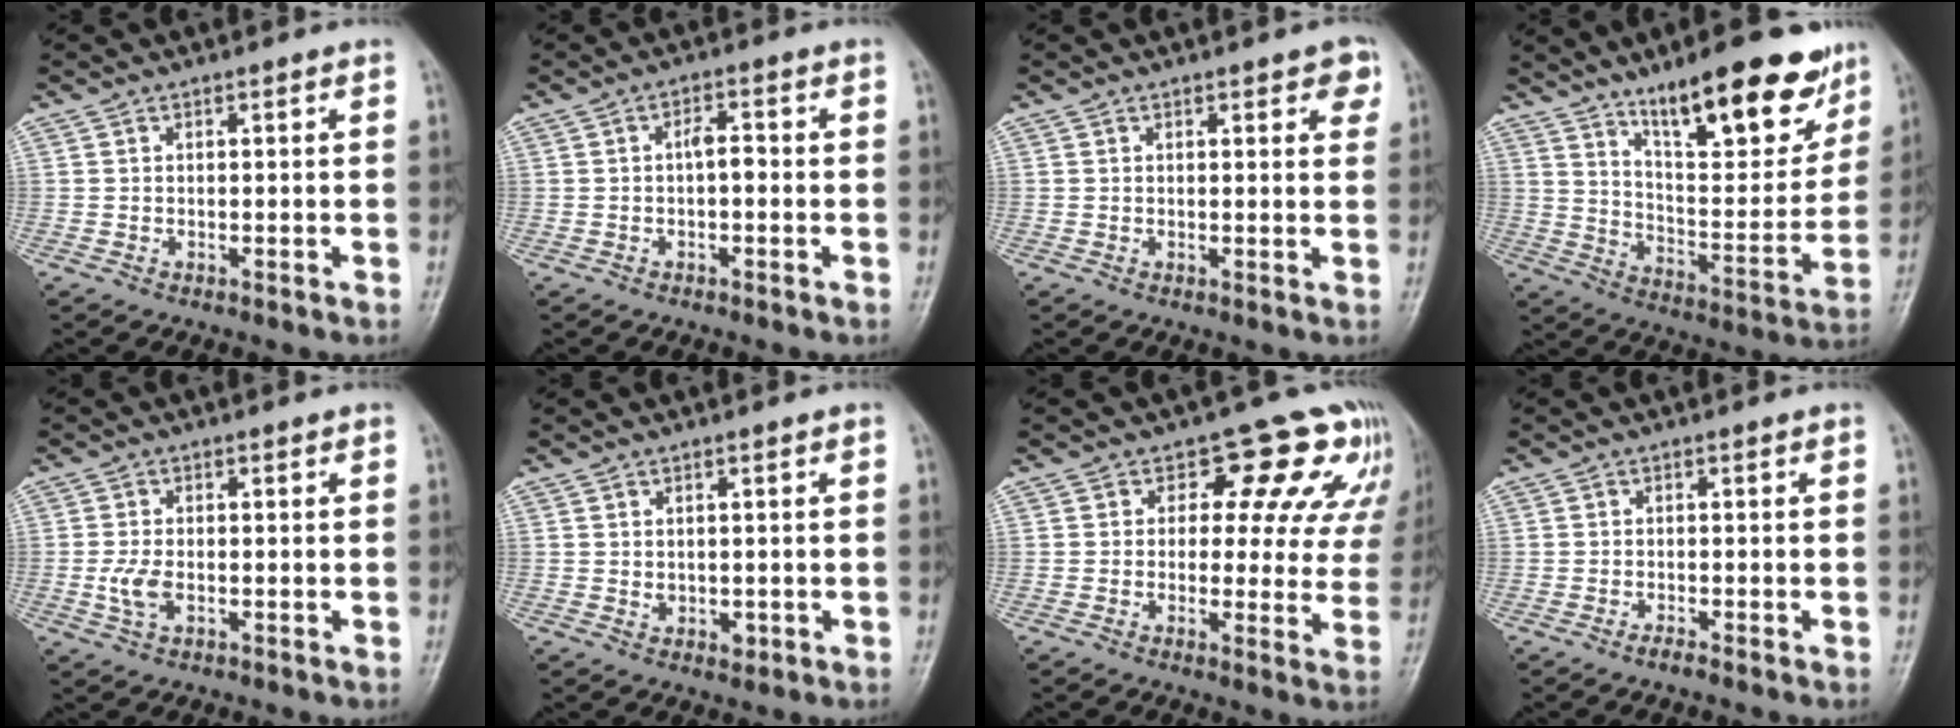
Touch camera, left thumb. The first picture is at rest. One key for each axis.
{"total": 2.7, "fx": -0.3, "fy": 1.3, "fz": 2.3, "tx": -0.027, "ty": 0.010, "tz": -0.012}
{"total": 3.7, "fx": 2.0, "fy": 1.6, "fz": 2.8, "tx": -0.015, "ty": -0.006, "tz": 0.018}
{"total": 20.6, "fx": 13.6, "fy": 6.6, "fz": 14.1, "tx": -0.164, "ty": -0.071, "tz": 0.217}
{"total": 3.7, "fx": -0.8, "fy": 2.1, "fz": 3.0, "tx": -0.067, "ty": -0.001, "tz": -0.016}
{"total": 2.1, "fx": -0.1, "fy": 1.6, "fz": 1.4, "tx": -0.015, "ty": -0.003, "tz": 0.005}
{"total": 12.2, "fx": 6.9, "fy": 7.2, "fz": 7.0, "tx": -0.028, "ty": -0.028, "tz": 0.062}
{"total": 1.1, "fx": -0.9, "fy": 0.0, "fz": 0.6, "tx": -0.018, "ty": 0.001, "tz": -0.021}